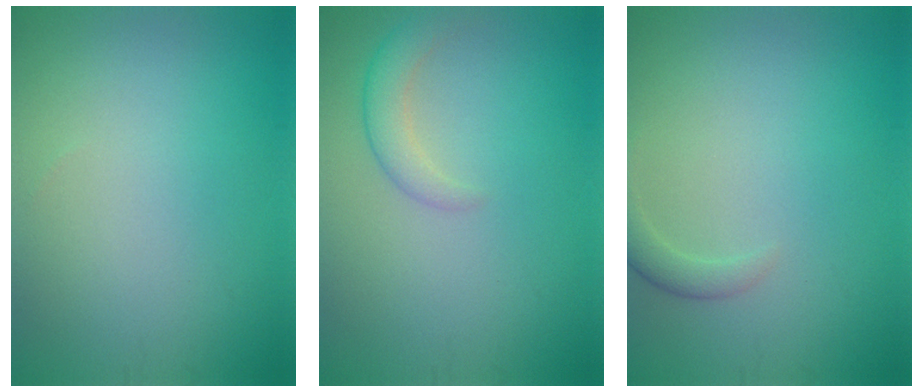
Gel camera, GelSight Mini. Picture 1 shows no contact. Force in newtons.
{"total": 2.3, "press": 2.3, "slide": 0.1}
{"total": 1.5, "press": 1.5, "slide": 0.1}